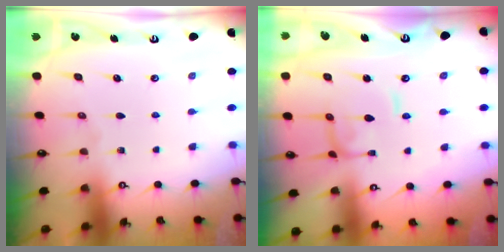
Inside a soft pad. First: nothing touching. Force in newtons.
{"total": 0.9, "press": 0.8, "slide": 0.3}